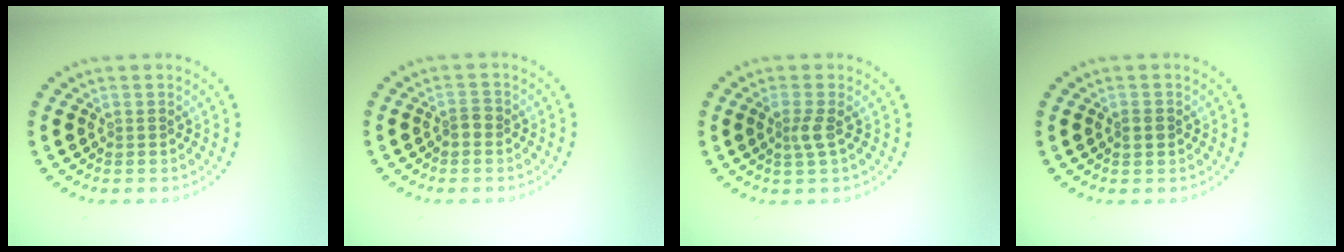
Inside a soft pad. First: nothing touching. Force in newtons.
{"total": 1.0, "press": 1.0, "slide": 0.3}
{"total": 1.6, "press": 1.2, "slide": 1.0}
{"total": 1.4, "press": 1.4, "slide": 0.3}